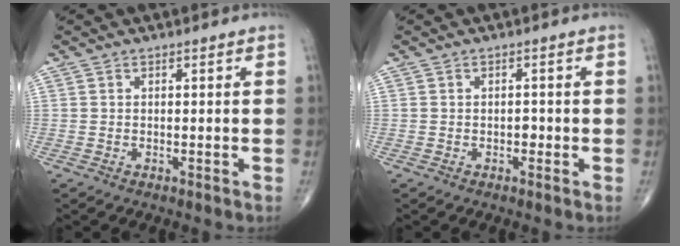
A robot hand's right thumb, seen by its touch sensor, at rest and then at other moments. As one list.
[{"total": 1.0, "force": [-0.4, 0.7, 0.6], "torque": [-0.003, 0.004, -0.009]}]